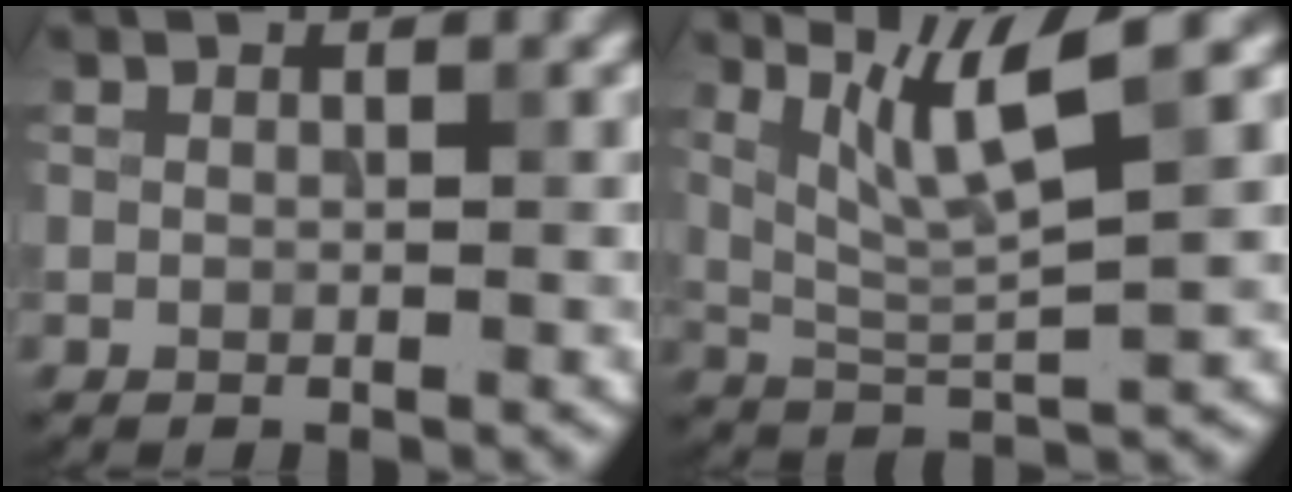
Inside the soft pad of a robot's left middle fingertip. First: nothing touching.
{"total": 5.8, "force": [2.9, 0.9, 5.0], "torque": [-0.098, 0.002, 0.062]}